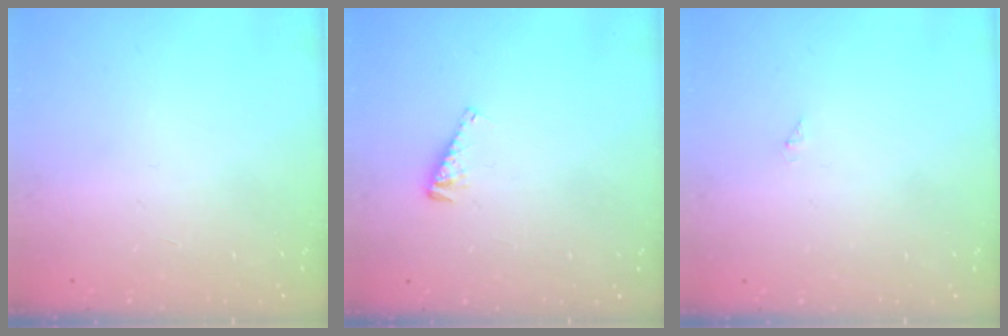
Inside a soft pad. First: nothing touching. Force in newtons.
{"total": 4.4, "press": 4.4, "slide": 0.5}
{"total": 0.0}